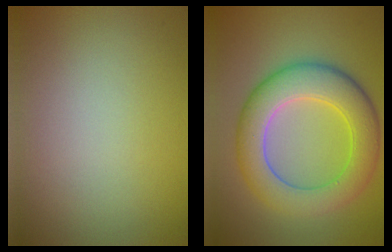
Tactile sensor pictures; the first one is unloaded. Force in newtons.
{"total": 7.4, "press": 7.4, "slide": 0.5}